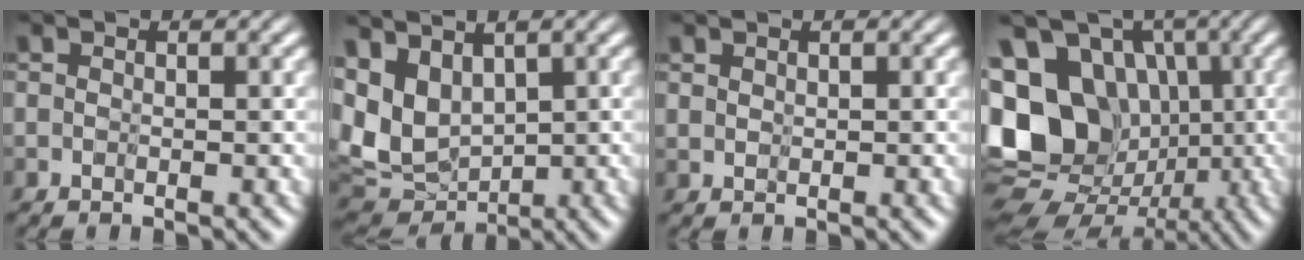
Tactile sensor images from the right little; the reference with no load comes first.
{"total": 5.4, "force": [1.0, 3.4, 4.0], "torque": [-0.113, -0.025, 0.036]}
{"total": 0.5, "force": [0.5, -0.1, -0.2], "torque": [-0.008, -0.007, 0.013]}
{"total": 14.5, "force": [0.9, 12.5, 7.3], "torque": [-0.170, 0.017, 0.004]}